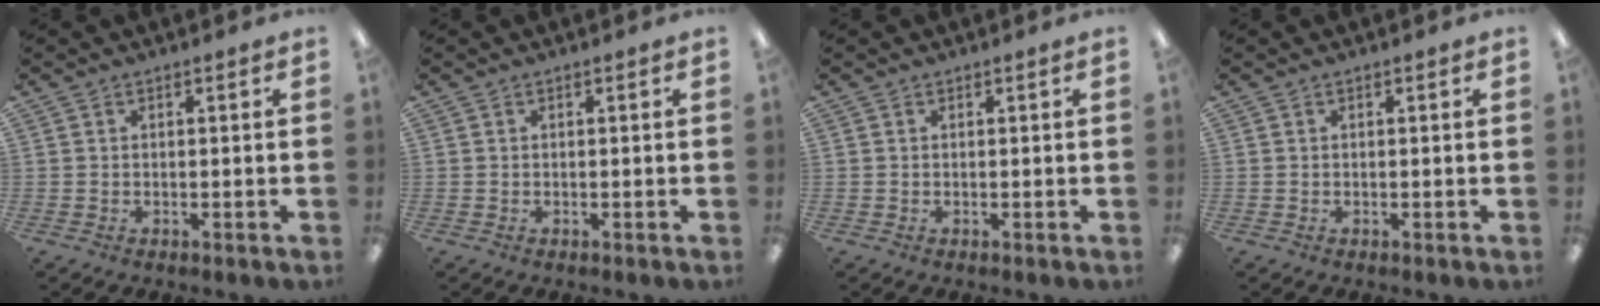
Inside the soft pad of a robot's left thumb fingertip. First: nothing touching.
{"total": 0.0}
{"total": 0.0}
{"total": 0.0}